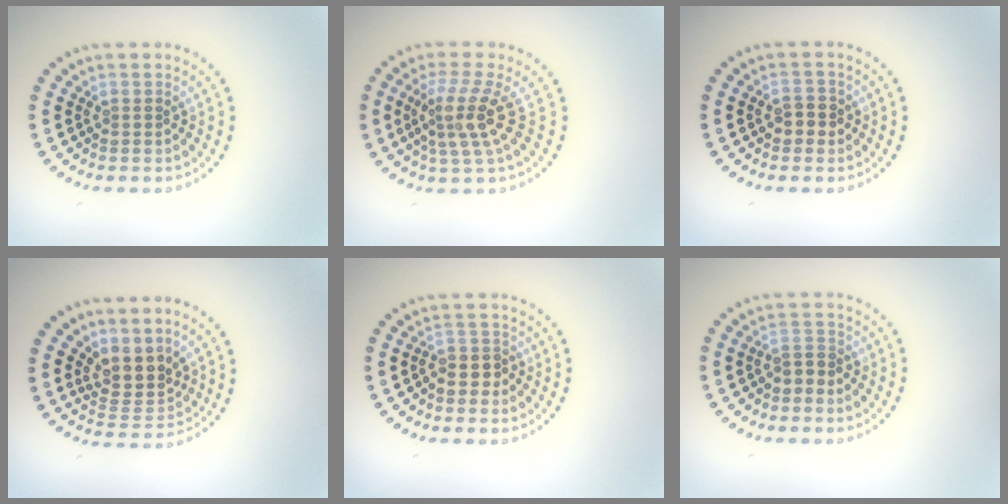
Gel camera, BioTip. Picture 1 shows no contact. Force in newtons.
{"total": 4.0, "press": 2.8, "slide": 2.8}
{"total": 1.9, "press": 1.8, "slide": 0.4}
{"total": 3.2, "press": 2.4, "slide": 2.1}
{"total": 1.8, "press": 1.5, "slide": 1.1}
{"total": 1.9, "press": 1.6, "slide": 0.9}